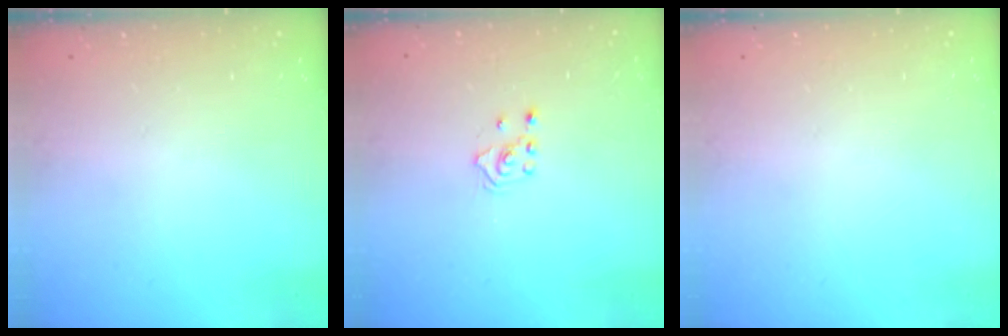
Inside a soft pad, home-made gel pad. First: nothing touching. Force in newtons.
{"total": 2.4, "press": 2.2, "slide": 0.8}
{"total": 0.0}